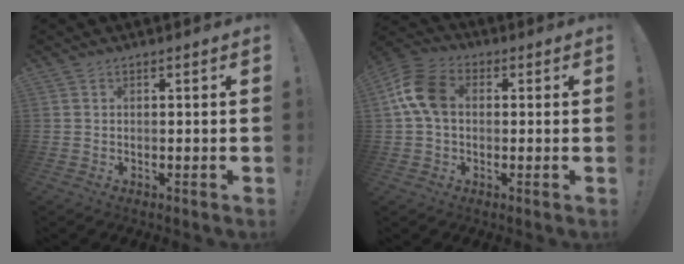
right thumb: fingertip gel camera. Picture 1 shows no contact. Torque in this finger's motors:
{"motor_torque": [0.25, 0.25, 0.34, -0.25, 0.42]}